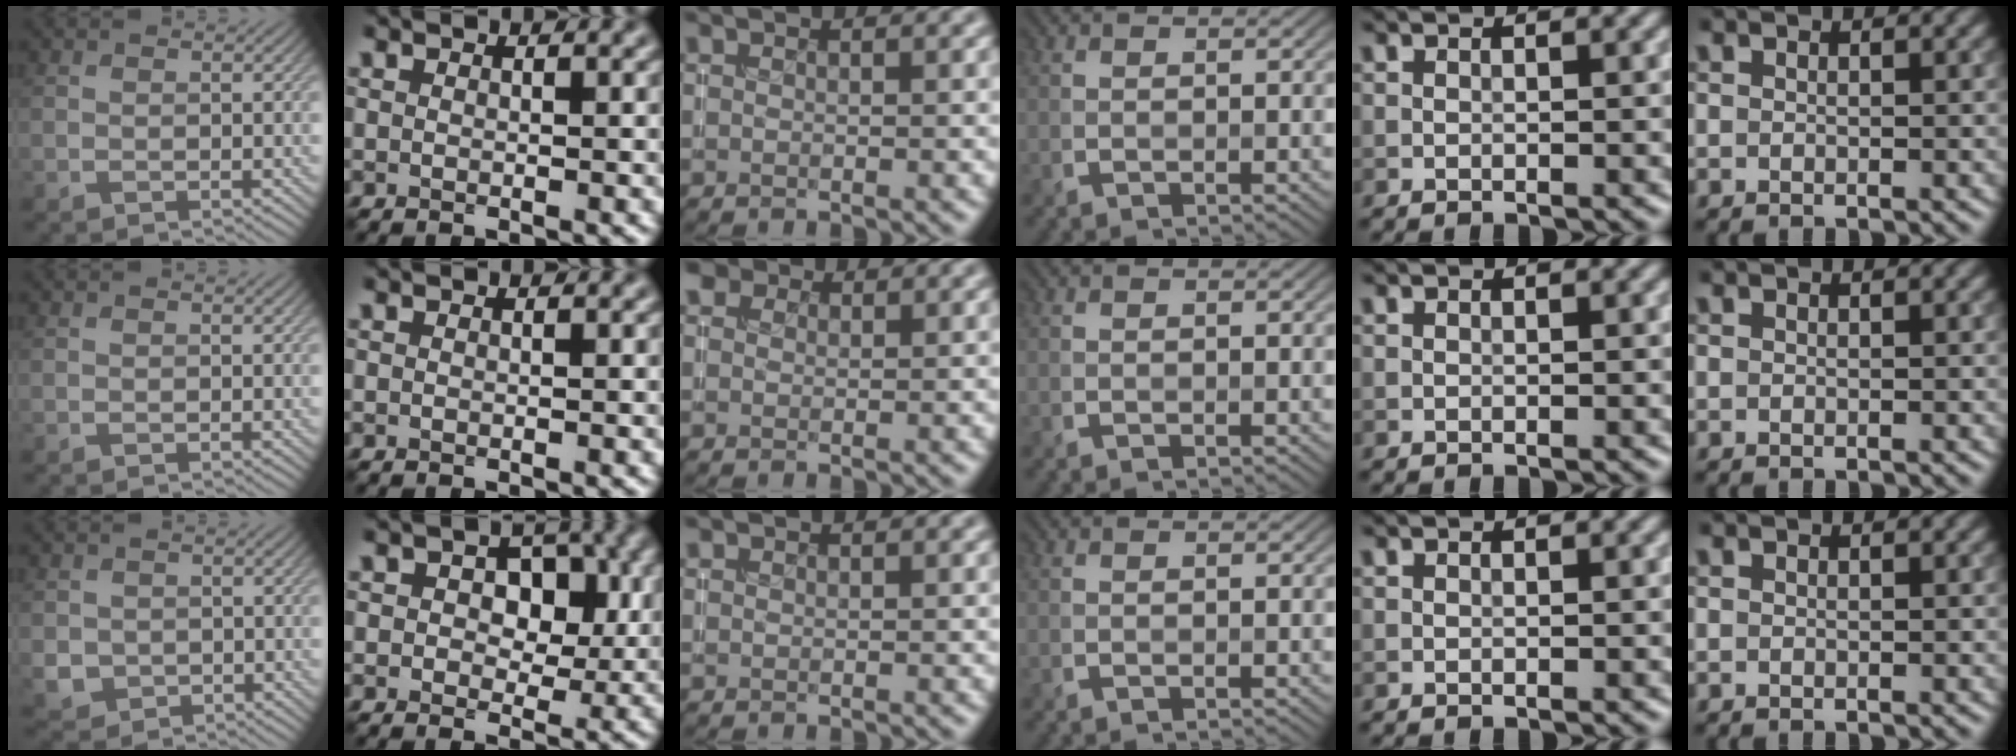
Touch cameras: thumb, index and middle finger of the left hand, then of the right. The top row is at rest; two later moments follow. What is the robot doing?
{"motion": "insert", "object": "coin"}